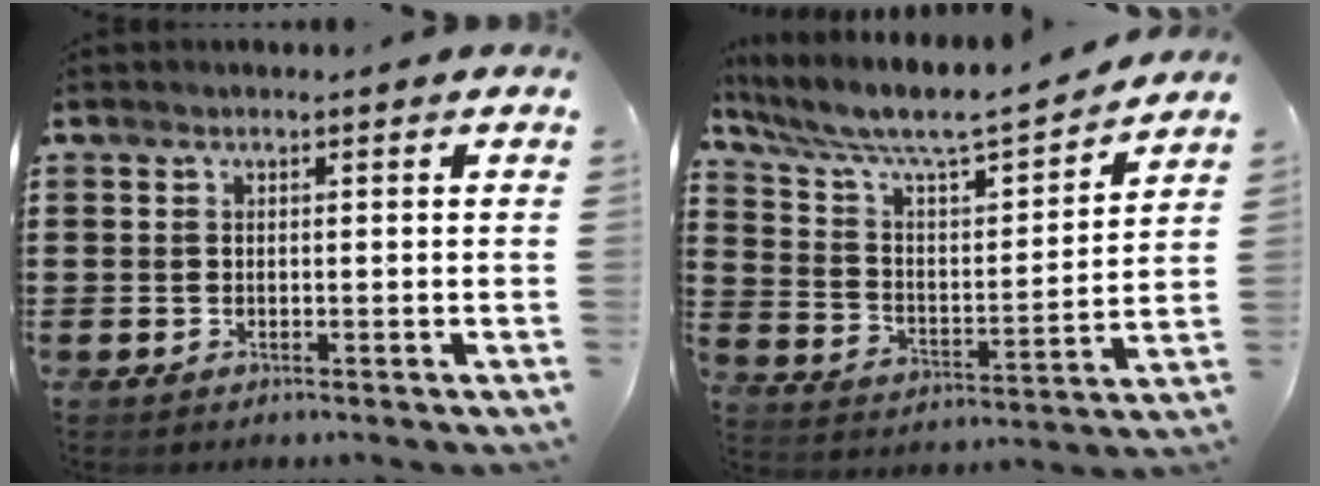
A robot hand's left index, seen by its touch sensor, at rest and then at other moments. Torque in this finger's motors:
{"motor_torque": [2.14, 0.00, 0.09, -0.03]}